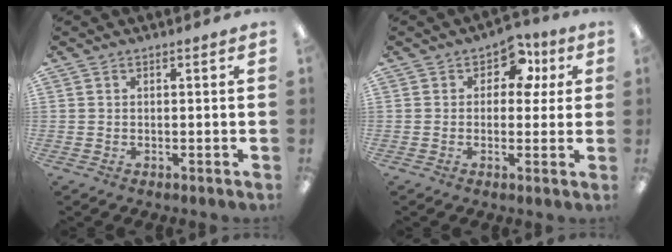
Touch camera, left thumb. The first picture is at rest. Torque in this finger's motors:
{"motor_torque": [-0.17, 0.29, -0.16, 0.10, -0.03]}